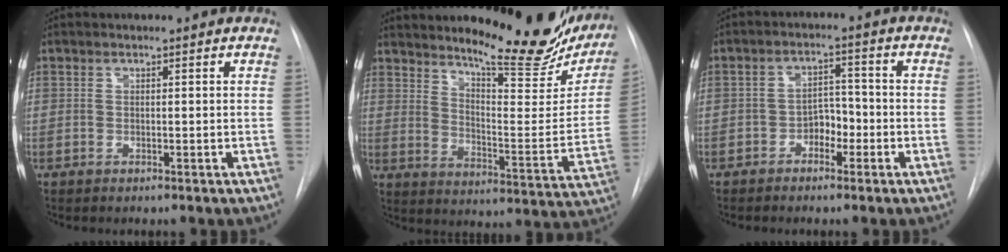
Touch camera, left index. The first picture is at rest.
{"total": 21.8, "force": [18.4, 4.6, 10.9], "torque": [-0.149, -0.066, 0.238]}
{"total": 4.0, "force": [-2.3, 2.4, 2.3], "torque": [-0.031, 0.007, -0.042]}